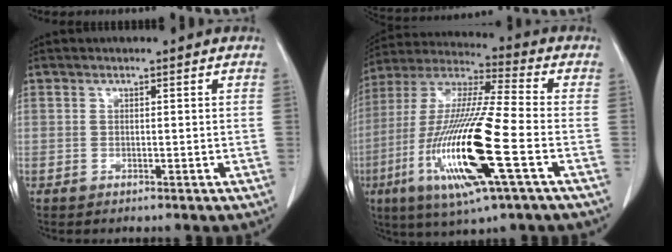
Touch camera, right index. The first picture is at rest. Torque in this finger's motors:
{"motor_torque": [2.14, 0.00, 1.05, 0.21]}